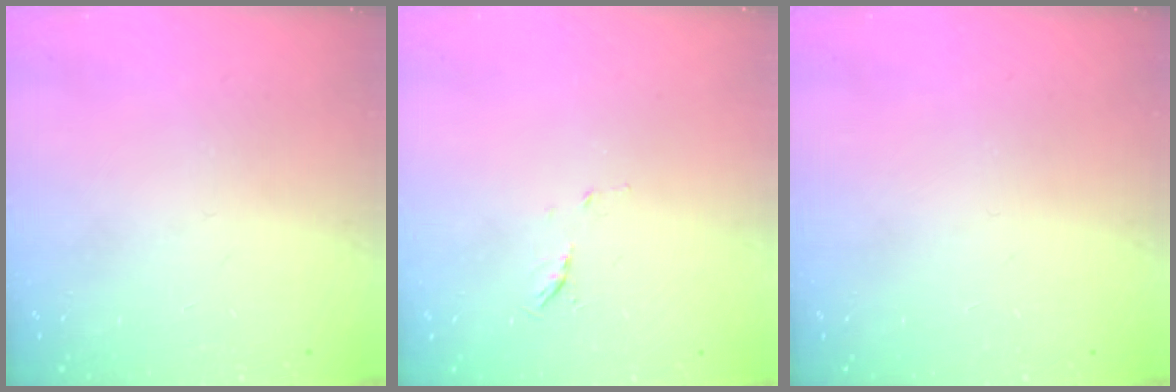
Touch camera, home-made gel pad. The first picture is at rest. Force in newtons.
{"total": 4.3, "press": 4.1, "slide": 1.3}
{"total": 0.0}